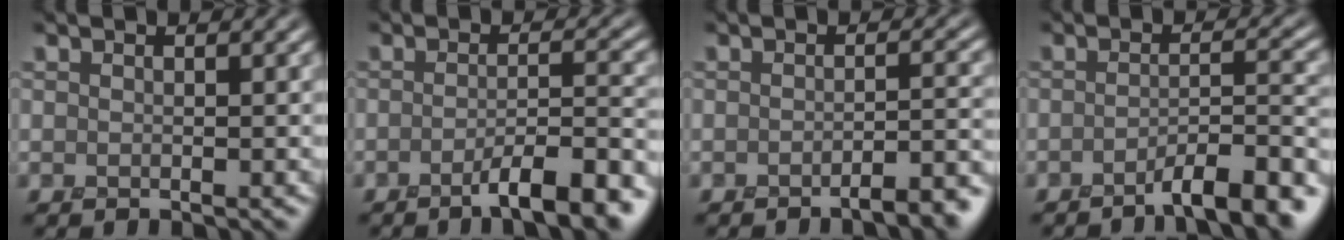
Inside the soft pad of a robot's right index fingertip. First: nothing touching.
{"total": 6.2, "force": [-4.0, 1.1, 4.5], "torque": [-0.063, 0.003, -0.061]}
{"total": 3.6, "force": [-2.9, 0.5, 2.1], "torque": [-0.028, 0.000, -0.038]}
{"total": 5.7, "force": [-4.2, 0.9, 3.8], "torque": [-0.052, 0.006, -0.064]}